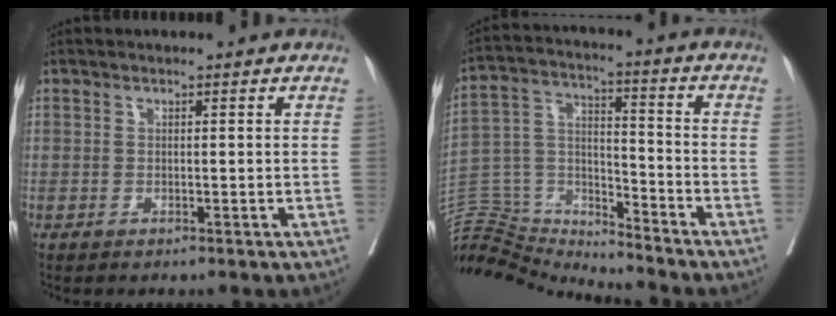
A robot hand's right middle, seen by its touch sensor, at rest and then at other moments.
{"total": 12.5, "force": [-12.3, 1.7, 0.1], "torque": [-0.008, 0.065, -0.227]}